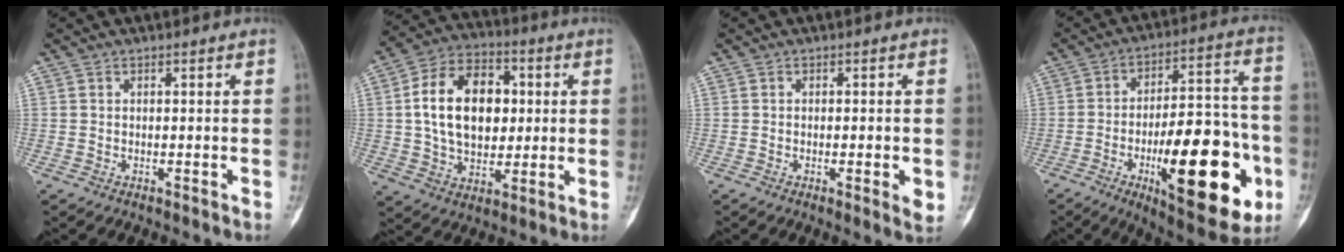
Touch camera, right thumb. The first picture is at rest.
{"total": 17.5, "force": [2.3, 11.8, 12.7], "torque": [-0.182, 0.012, 0.037]}
{"total": 3.7, "force": [-0.7, 0.9, 3.5], "torque": [-0.051, -0.008, -0.010]}
{"total": 27.0, "force": [-8.7, 10.2, 23.4], "torque": [-0.306, 0.025, -0.114]}